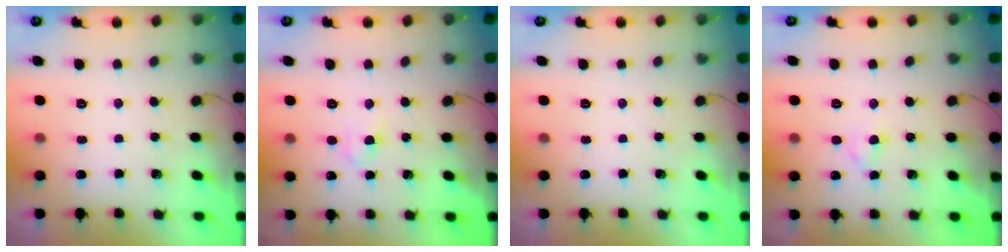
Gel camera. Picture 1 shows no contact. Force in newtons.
{"total": 3.3, "press": 3.1, "slide": 1.2}
{"total": 0.0}
{"total": 1.6, "press": 1.4, "slide": 0.8}